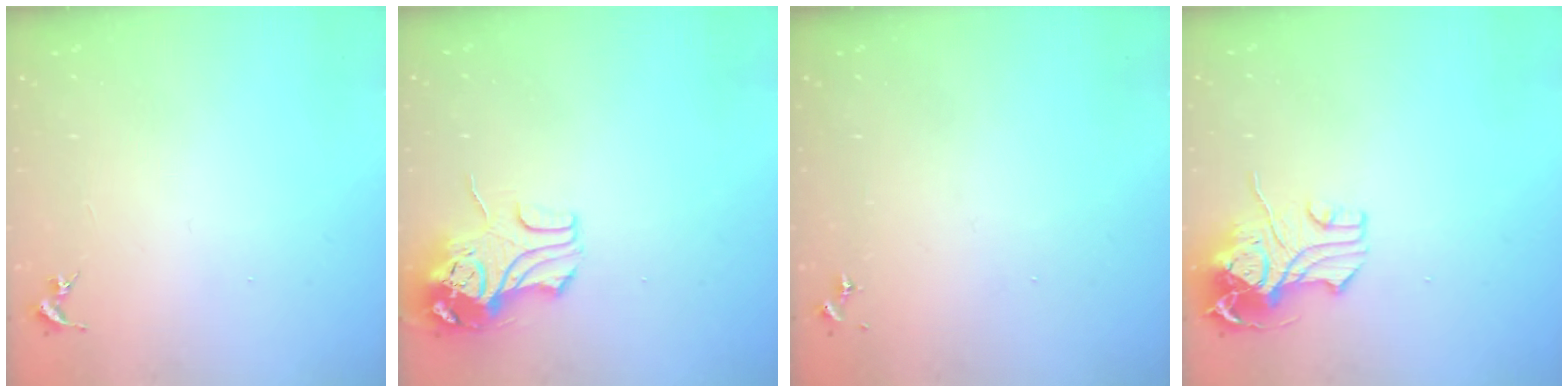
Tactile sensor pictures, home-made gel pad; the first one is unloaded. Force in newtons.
{"total": 9.8, "press": 9.7, "slide": 1.4}
{"total": 0.0}
{"total": 10.7, "press": 10.6, "slide": 1.8}